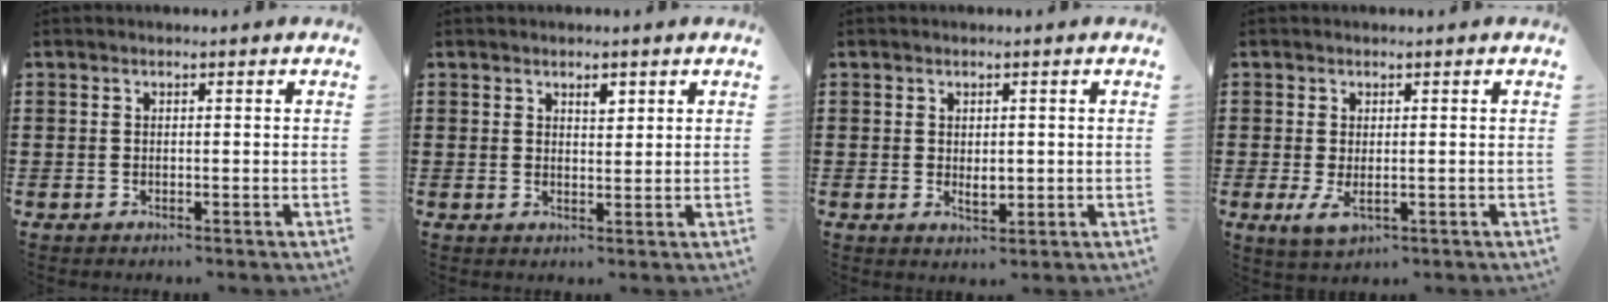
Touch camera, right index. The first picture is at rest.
{"total": 1.9, "force": [1.3, 0.9, 1.0], "torque": [-0.005, -0.002, 0.020]}
{"total": 2.0, "force": [0.0, 1.0, 1.8], "torque": [-0.026, -0.001, -0.001]}
{"total": 2.8, "force": [-0.3, 1.2, 2.5], "torque": [-0.060, -0.006, -0.009]}